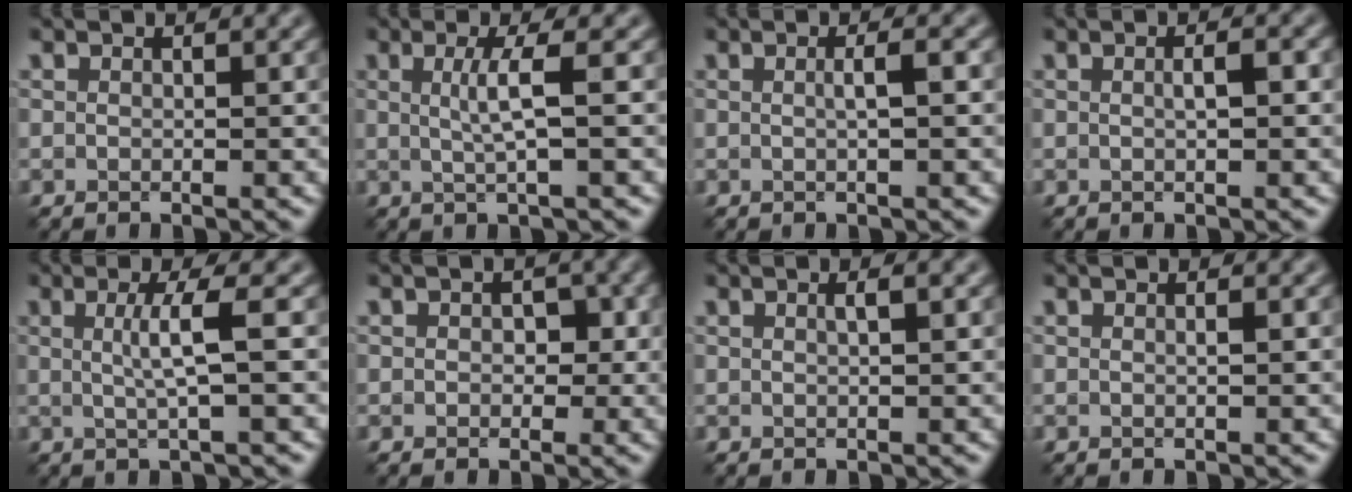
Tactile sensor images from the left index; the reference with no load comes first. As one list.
[{"total": 2.9, "force": [0.3, 0.5, 2.8], "torque": [-0.052, -0.001, 0.004]}, {"total": 1.7, "force": [0.1, 0.4, 1.6], "torque": [-0.024, 0.004, -0.004]}, {"total": 1.4, "force": [0.2, 0.3, 1.4], "torque": [-0.016, -0.006, 0.002]}, {"total": 3.3, "force": [0.3, 0.6, 3.2], "torque": [-0.056, 0.000, 0.003]}, {"total": 1.8, "force": [0.1, 1.5, 1.1], "torque": [-0.010, -0.002, -0.002]}, {"total": 1.3, "force": [0.5, 0.4, 1.1], "torque": [-0.013, 0.001, 0.001]}, {"total": 0.6, "force": [0.0, 0.1, 0.5], "torque": [-0.005, 0.002, -0.002]}]